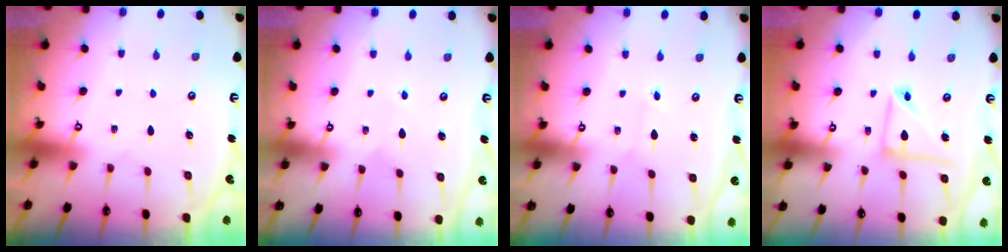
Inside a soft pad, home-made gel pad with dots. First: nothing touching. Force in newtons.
{"total": 3.8, "press": 3.8, "slide": 0.4}
{"total": 2.7, "press": 2.7, "slide": 0.3}
{"total": 10.6, "press": 10.5, "slide": 1.0}